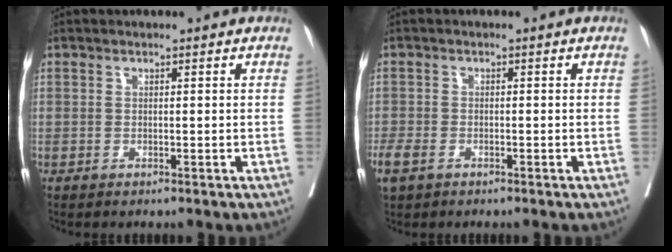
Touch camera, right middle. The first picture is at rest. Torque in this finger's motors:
{"motor_torque": [1.03, -1.11, 0.37, 0.09]}